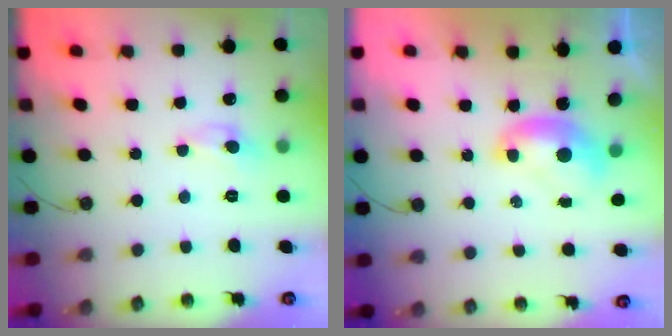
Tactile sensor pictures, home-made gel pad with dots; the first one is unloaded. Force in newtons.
{"total": 1.2, "press": 1.2, "slide": 0.0}